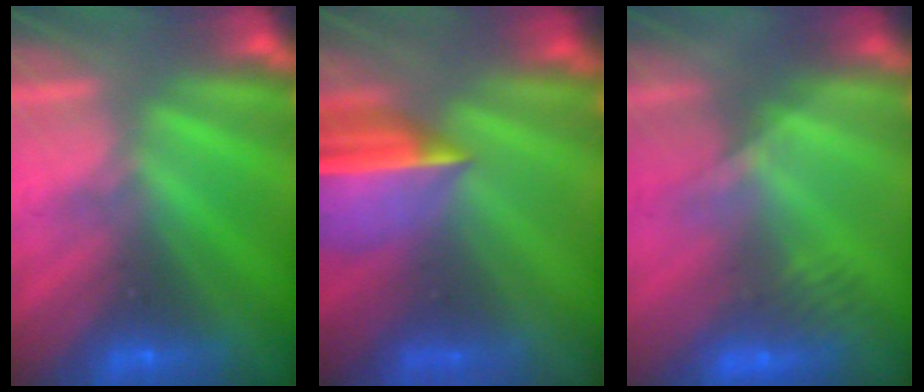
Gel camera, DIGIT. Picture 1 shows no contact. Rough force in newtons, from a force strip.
{"total": 5.5}
{"total": 2.4}